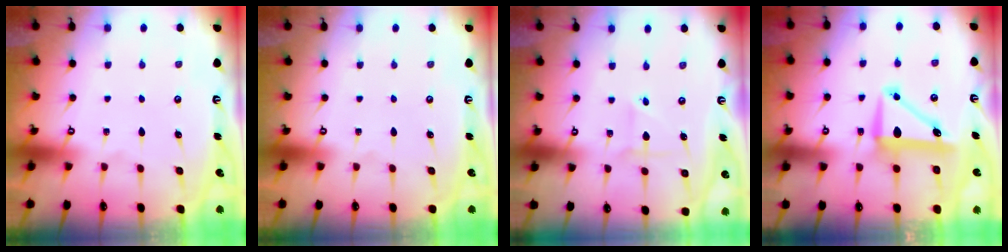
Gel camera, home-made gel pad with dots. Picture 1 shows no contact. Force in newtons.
{"total": 0.0}
{"total": 2.3, "press": 2.3, "slide": 0.2}
{"total": 8.1, "press": 8.0, "slide": 1.6}